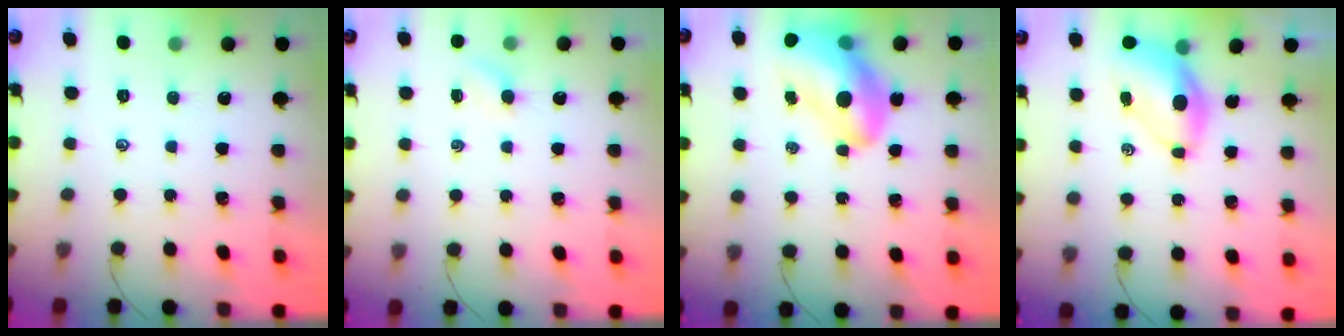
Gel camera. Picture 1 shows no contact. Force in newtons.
{"total": 2.8, "press": 2.7, "slide": 0.8}
{"total": 15.3, "press": 14.7, "slide": 4.3}
{"total": 6.8, "press": 6.6, "slide": 1.6}